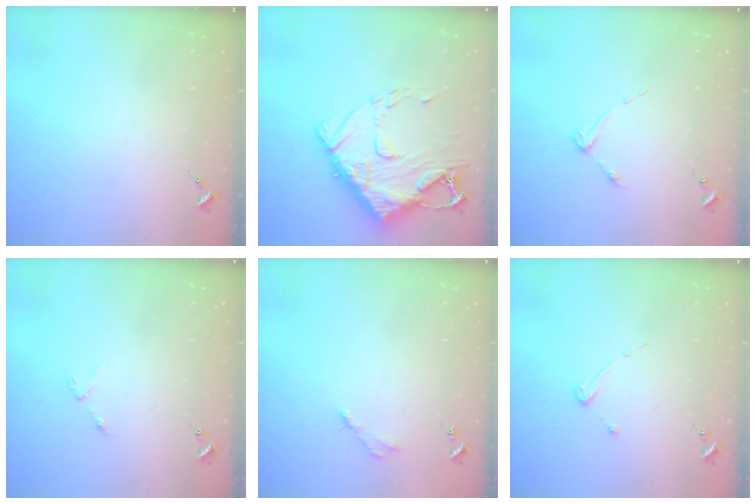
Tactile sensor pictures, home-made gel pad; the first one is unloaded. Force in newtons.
{"total": 17.4, "press": 17.4, "slide": 1.6}
{"total": 3.7, "press": 3.7, "slide": 0.5}
{"total": 2.5, "press": 2.4, "slide": 0.4}
{"total": 2.8, "press": 2.8, "slide": 0.4}
{"total": 2.7, "press": 2.7, "slide": 0.3}